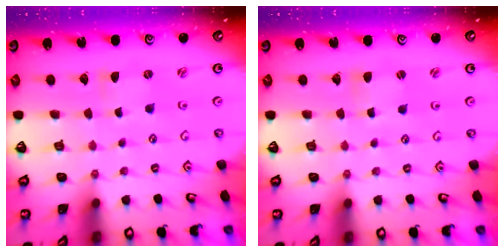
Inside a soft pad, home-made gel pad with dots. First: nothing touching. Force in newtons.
{"total": 1.7, "press": 1.7, "slide": 0.3}